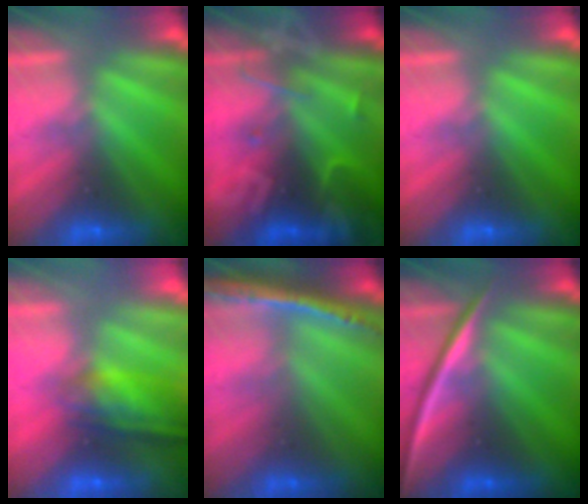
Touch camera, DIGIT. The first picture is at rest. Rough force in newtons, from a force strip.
{"total": 2.5}
{"total": 0.0}
{"total": 9.2}
{"total": 1.3}
{"total": 2.2}